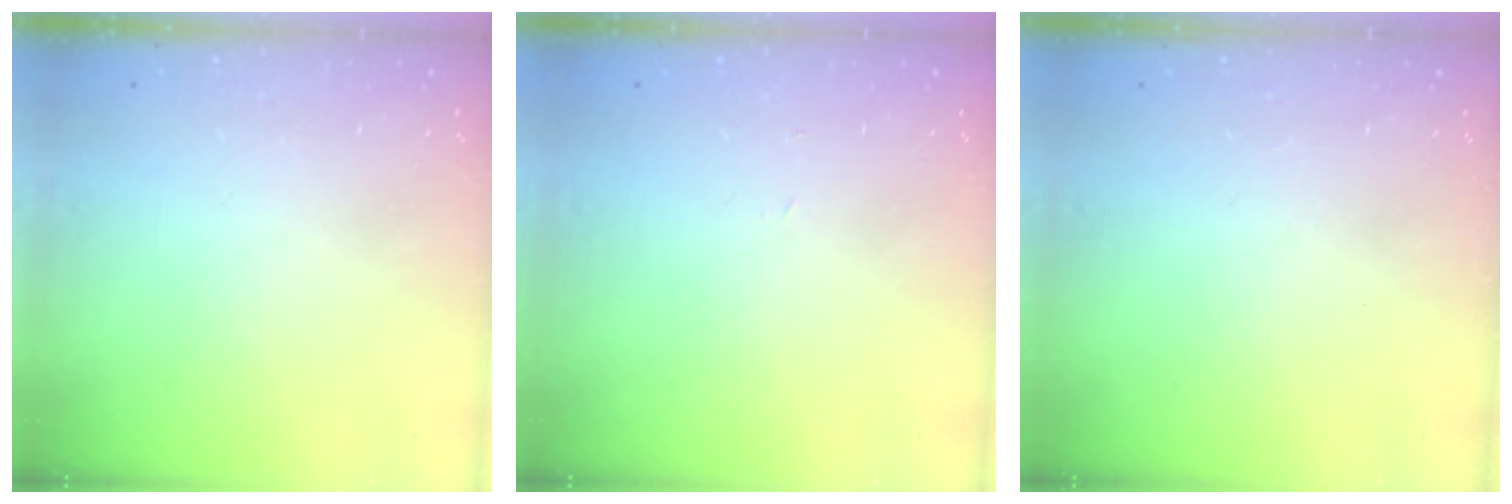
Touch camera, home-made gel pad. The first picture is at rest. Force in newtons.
{"total": 2.0, "press": 2.0, "slide": 0.3}
{"total": 3.6, "press": 3.6, "slide": 0.3}